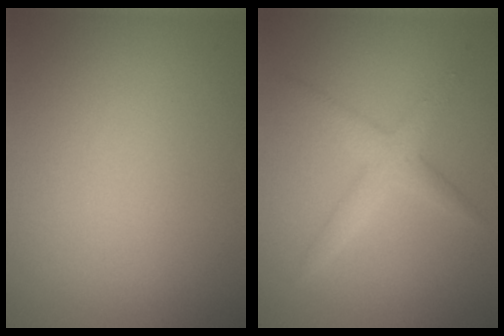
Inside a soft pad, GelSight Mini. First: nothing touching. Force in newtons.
{"total": 2.5, "press": 2.5, "slide": 0.1}